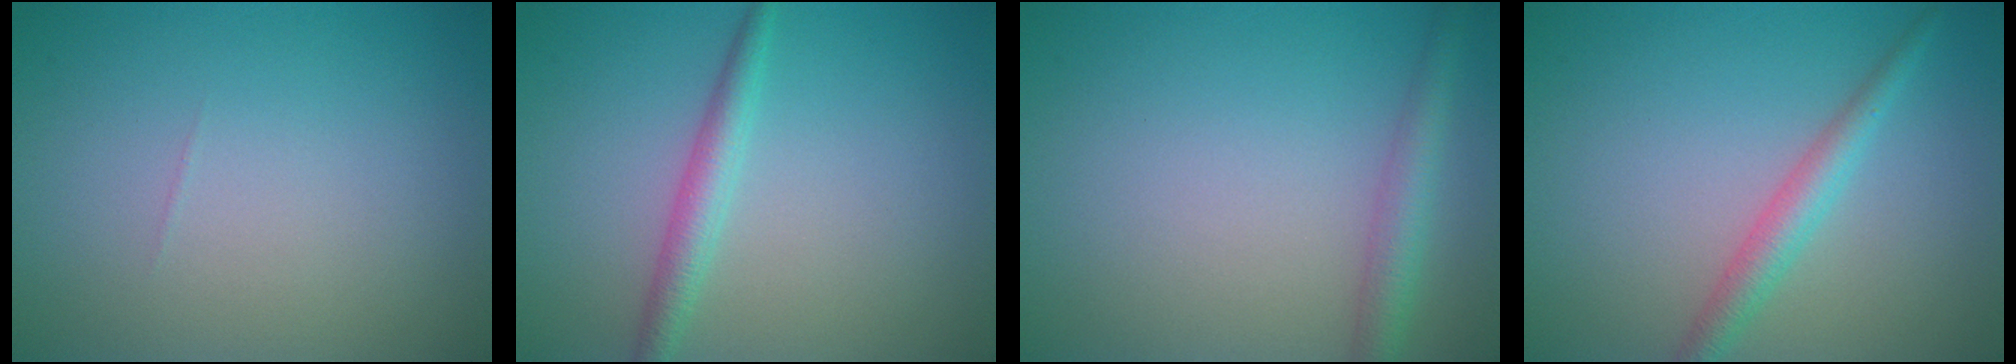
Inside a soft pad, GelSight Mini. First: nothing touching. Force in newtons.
{"total": 2.3, "press": 2.3, "slide": 0.0}
{"total": 2.7, "press": 2.7, "slide": 0.1}
{"total": 2.6, "press": 2.5, "slide": 0.1}